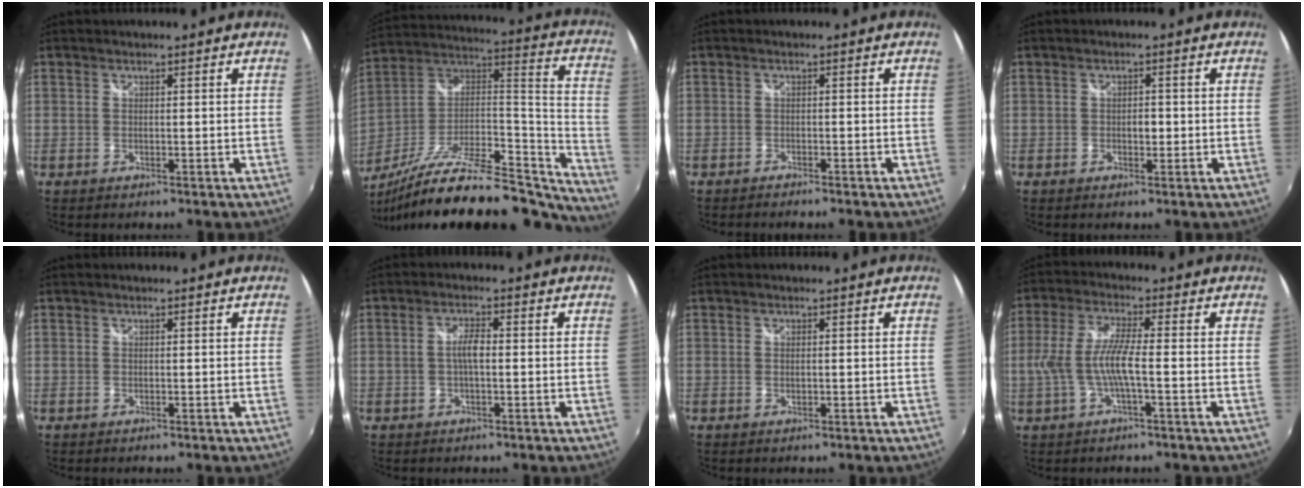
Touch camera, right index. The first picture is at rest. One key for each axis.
{"total": 29.2, "fx": -23.1, "fy": 9.3, "fz": 15.3, "tx": -0.224, "ty": 0.005, "tz": -0.357}
{"total": 2.2, "fx": -2.1, "fy": 0.5, "fz": 0.8, "tx": -0.026, "ty": -0.007, "tz": -0.034}
{"total": 1.6, "fx": -0.3, "fy": 1.1, "fz": 1.2, "tx": -0.020, "ty": 0.002, "tz": -0.006}
{"total": 0.0}
{"total": 2.9, "fx": -0.3, "fy": 0.9, "fz": 2.8, "tx": -0.053, "ty": 0.006, "tz": -0.006}
{"total": 0.8, "fx": 0.1, "fy": 0.6, "fz": 0.5, "tx": -0.010, "ty": -0.002, "tz": 0.002}
{"total": 7.9, "fx": -1.7, "fy": 0.7, "fz": 7.6, "tx": -0.164, "ty": -0.002, "tz": -0.029}